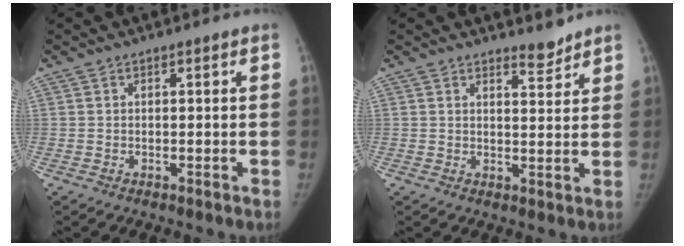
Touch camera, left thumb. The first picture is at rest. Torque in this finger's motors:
{"motor_torque": [0.34, -0.21, 0.52, -0.12, 0.10]}